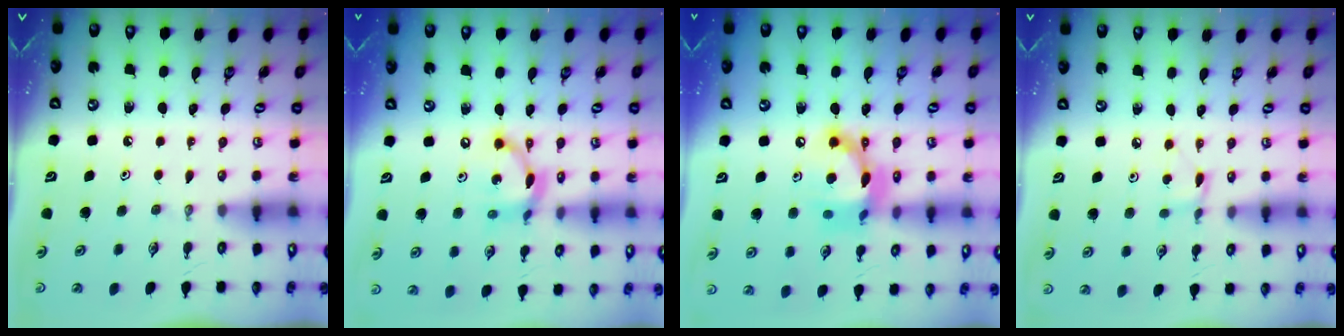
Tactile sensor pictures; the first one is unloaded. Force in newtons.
{"total": 11.3, "press": 11.3, "slide": 0.8}
{"total": 15.5, "press": 15.5, "slide": 1.5}
{"total": 2.0, "press": 2.0, "slide": 0.1}